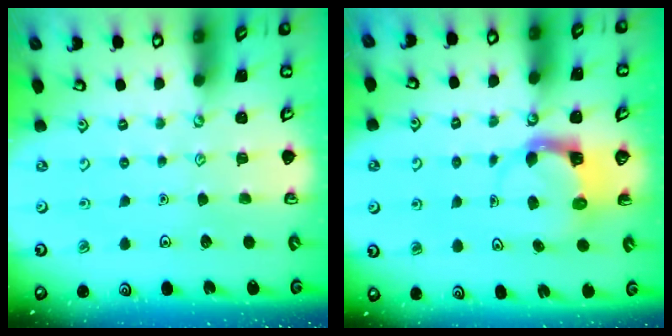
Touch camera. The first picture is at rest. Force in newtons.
{"total": 4.0, "press": 3.9, "slide": 0.4}